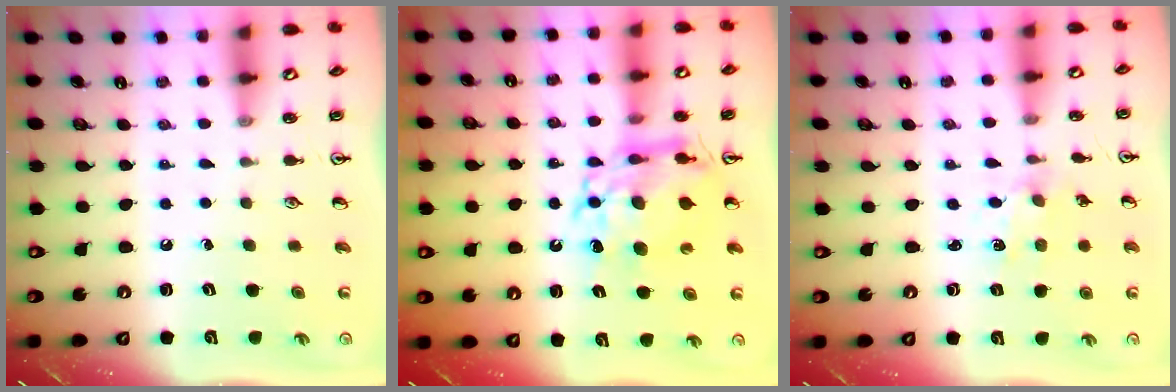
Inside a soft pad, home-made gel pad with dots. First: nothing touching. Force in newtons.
{"total": 13.8, "press": 13.8, "slide": 1.4}
{"total": 1.5, "press": 1.5, "slide": 0.3}